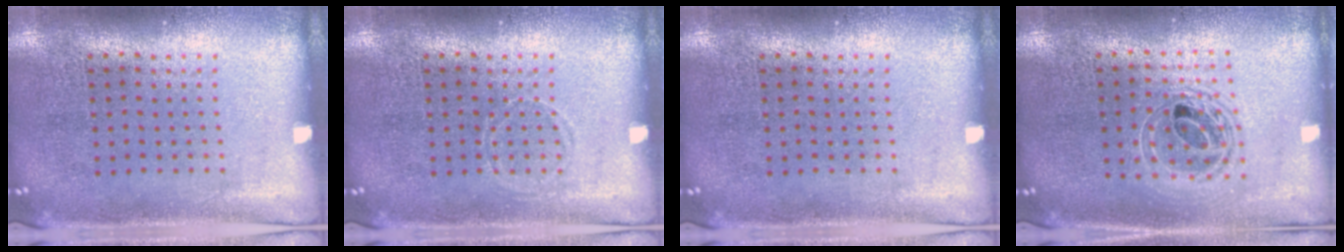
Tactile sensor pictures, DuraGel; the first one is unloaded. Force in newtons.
{"total": 0.6, "press": 0.6, "slide": 0.0}
{"total": 0.0}
{"total": 1.7, "press": 1.4, "slide": 1.0}